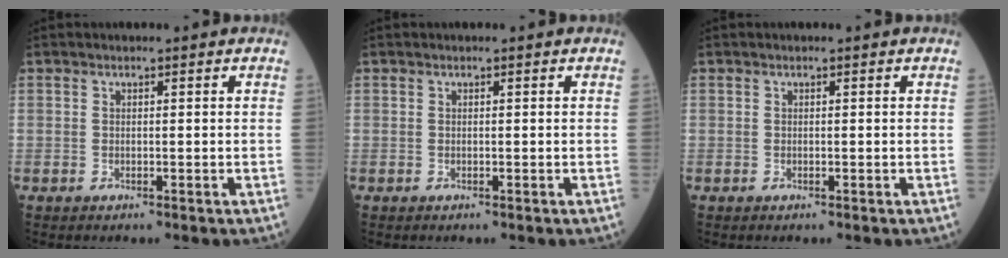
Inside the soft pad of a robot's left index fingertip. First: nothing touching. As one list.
[{"total": 0.0}, {"total": 0.0}]